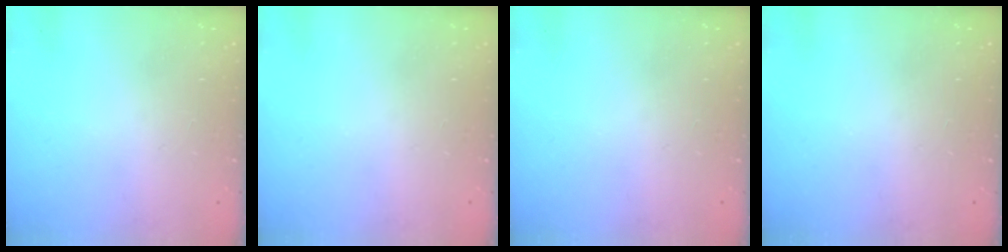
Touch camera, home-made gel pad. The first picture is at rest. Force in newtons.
{"total": 0.0}
{"total": 0.0}
{"total": 0.0}